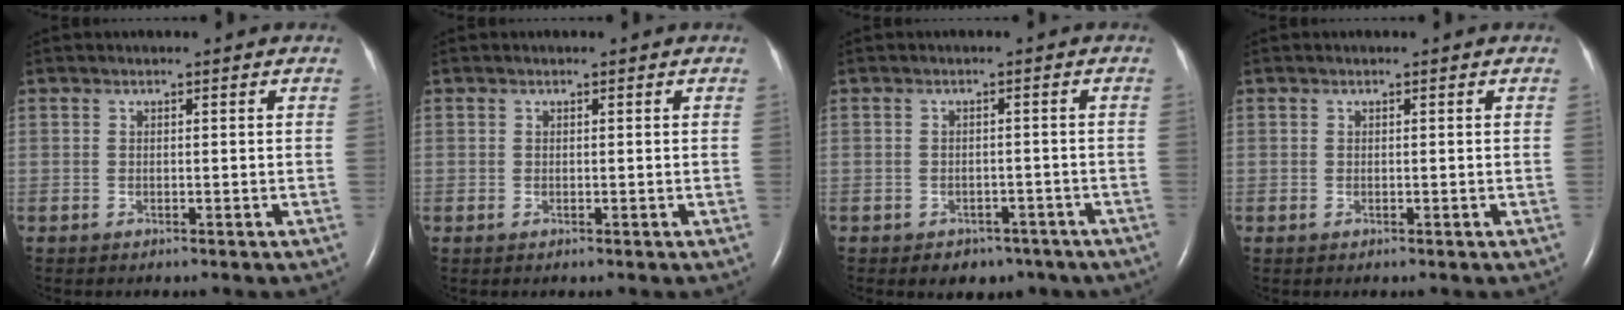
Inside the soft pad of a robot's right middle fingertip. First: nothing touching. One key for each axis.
{"total": 0.0}
{"total": 5.1, "fx": -3.7, "fy": 3.3, "fz": 1.2, "tx": -0.014, "ty": 0.016, "tz": -0.035}
{"total": 0.0}